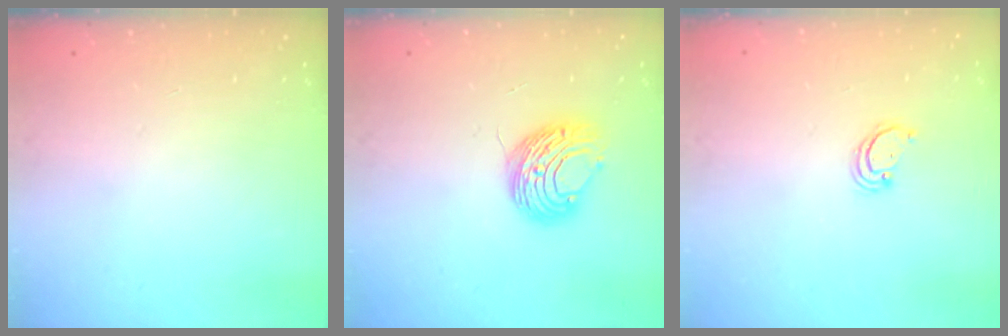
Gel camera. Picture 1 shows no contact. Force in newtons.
{"total": 9.7, "press": 9.7, "slide": 0.6}
{"total": 2.2, "press": 2.2, "slide": 0.2}